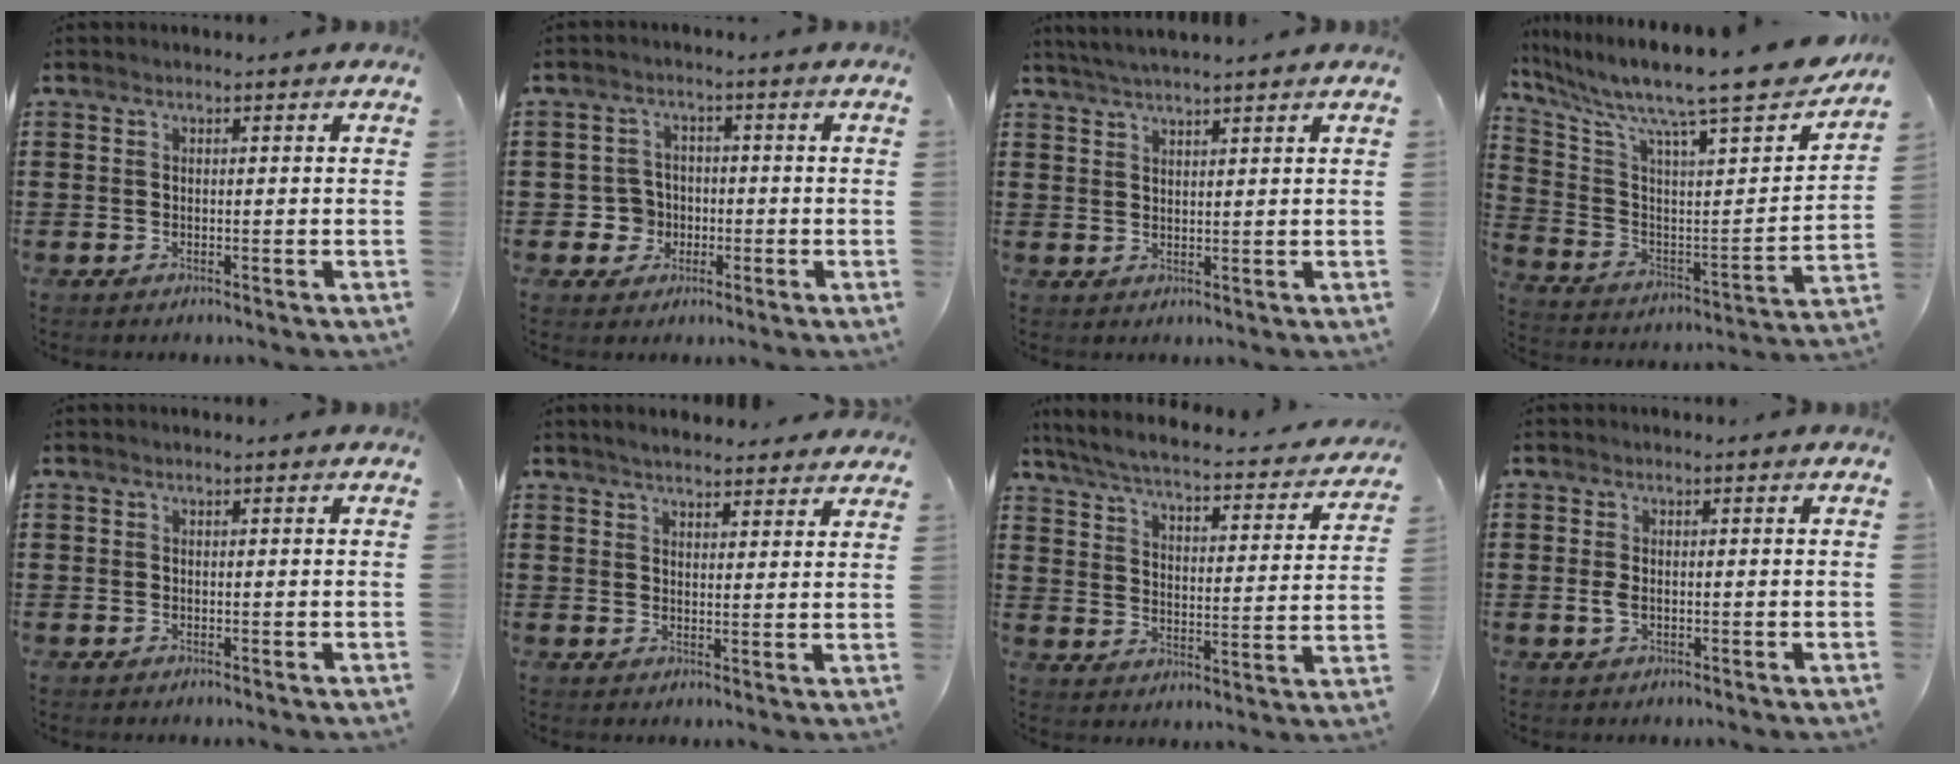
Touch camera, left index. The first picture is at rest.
{"total": 3.8, "force": [-1.0, 3.6, 0.8], "torque": [-0.030, 0.006, -0.021]}
{"total": 2.7, "force": [2.6, -0.3, 0.8], "torque": [-0.021, 0.000, 0.048]}
{"total": 12.6, "force": [10.2, 0.9, 7.4], "torque": [-0.155, -0.076, 0.157]}
{"total": 0.0}
{"total": 3.4, "force": [3.4, 0.2, 0.7], "torque": [-0.021, -0.006, 0.062]}
{"total": 4.2, "force": [3.7, 0.0, 2.0], "torque": [-0.059, -0.031, 0.054]}
{"total": 1.5, "force": [-0.1, 0.7, 1.3], "torque": [-0.034, -0.001, -0.005]}